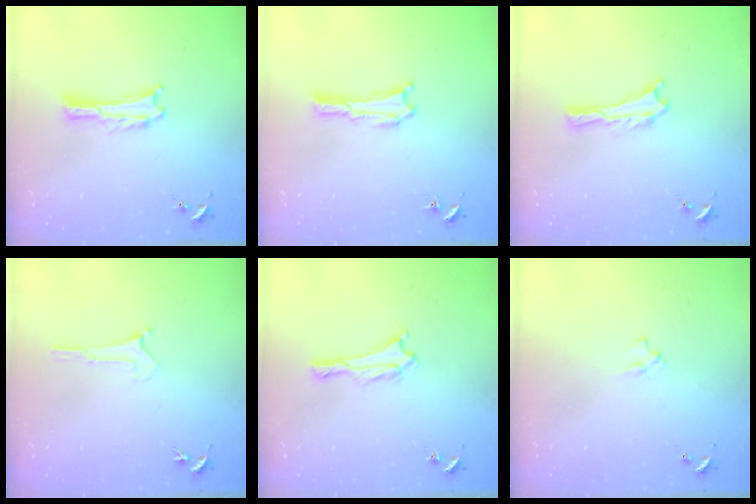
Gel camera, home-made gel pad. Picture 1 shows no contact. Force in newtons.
{"total": 0.0}
{"total": 0.0}
{"total": 0.0}
{"total": 1.4, "press": 1.4, "slide": 0.2}
{"total": 1.3, "press": 1.3, "slide": 0.3}